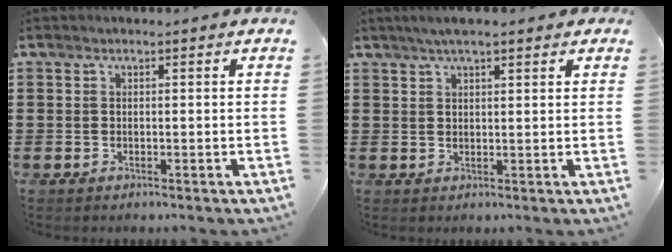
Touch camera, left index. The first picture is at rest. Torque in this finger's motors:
{"motor_torque": [1.24, -0.90, 0.62, 0.13]}